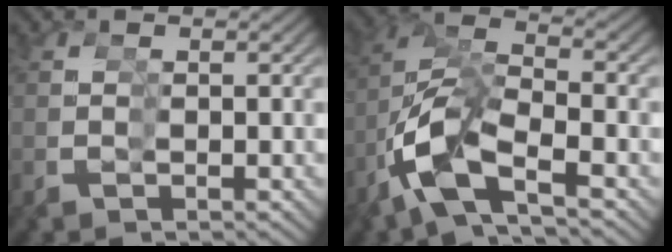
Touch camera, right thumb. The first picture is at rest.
{"total": 8.1, "force": [-1.9, 5.4, 5.7], "torque": [-0.159, -0.011, -0.025]}